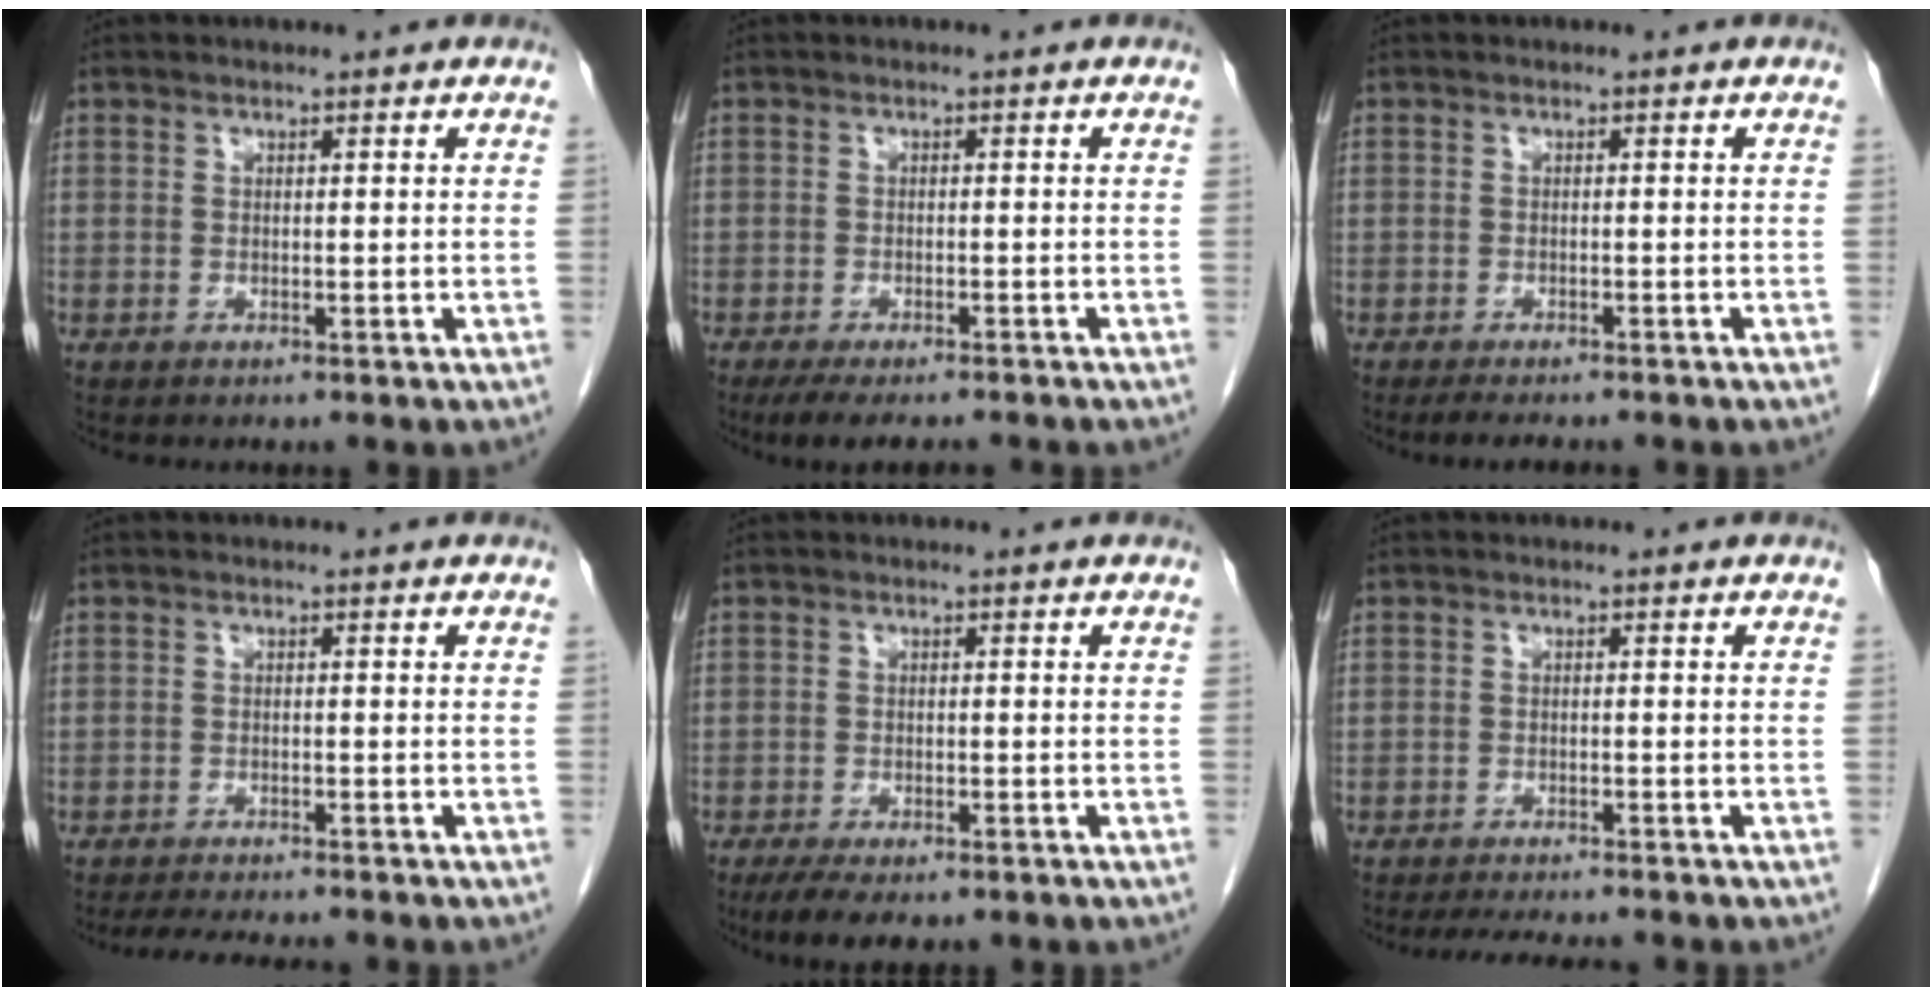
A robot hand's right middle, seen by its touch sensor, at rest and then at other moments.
{"total": 7.9, "force": [-6.7, 1.5, 3.8], "torque": [-0.049, -0.011, -0.098]}
{"total": 4.9, "force": [-4.2, 1.0, 2.4], "torque": [-0.031, -0.008, -0.055]}
{"total": 7.3, "force": [-6.6, 0.9, 3.1], "torque": [-0.046, -0.013, -0.097]}
{"total": 7.0, "force": [-5.0, 2.3, 4.2], "torque": [-0.061, -0.012, -0.073]}
{"total": 7.5, "force": [-6.8, 0.9, 3.2], "torque": [-0.047, -0.014, -0.096]}